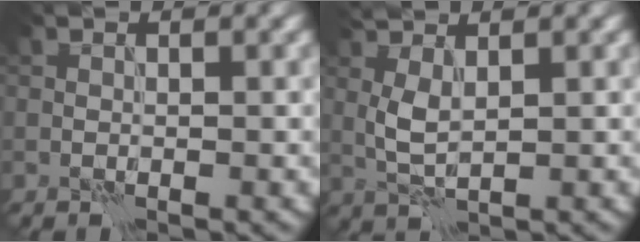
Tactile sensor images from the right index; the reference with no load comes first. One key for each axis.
{"total": 2.7, "fx": 1.1, "fy": 0.9, "fz": 2.4, "tx": -0.062, "ty": 0.004, "tz": 0.025}